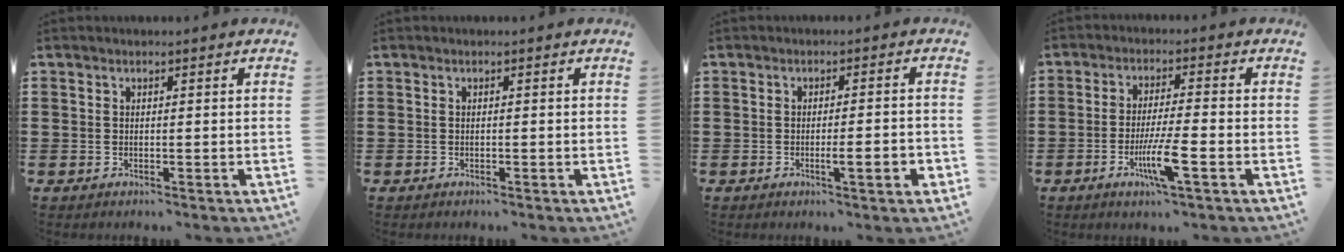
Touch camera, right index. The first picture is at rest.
{"total": 0.0}
{"total": 3.9, "force": [-1.3, 0.3, 3.7], "torque": [-0.059, -0.008, -0.020]}
{"total": 7.1, "force": [-2.7, 0.4, 6.5], "torque": [-0.125, -0.019, -0.050]}